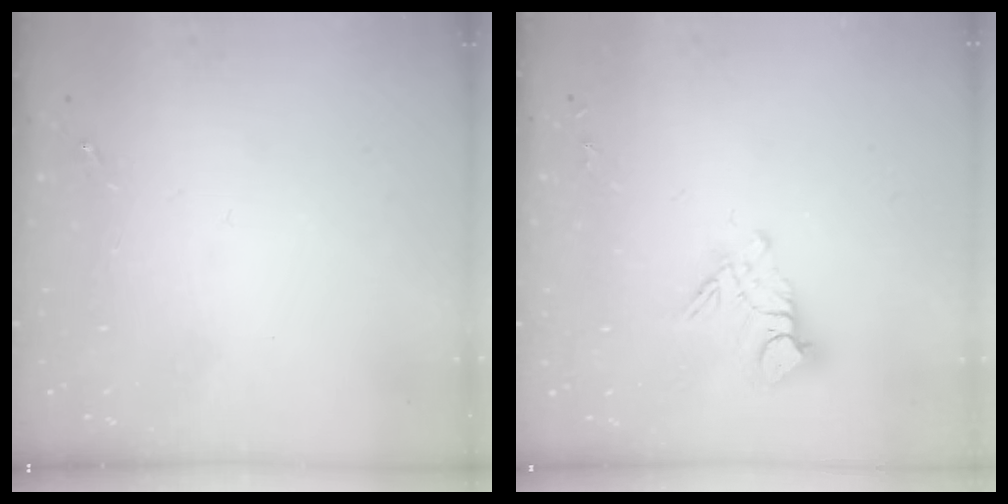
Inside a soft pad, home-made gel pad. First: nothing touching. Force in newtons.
{"total": 9.7, "press": 9.6, "slide": 0.8}